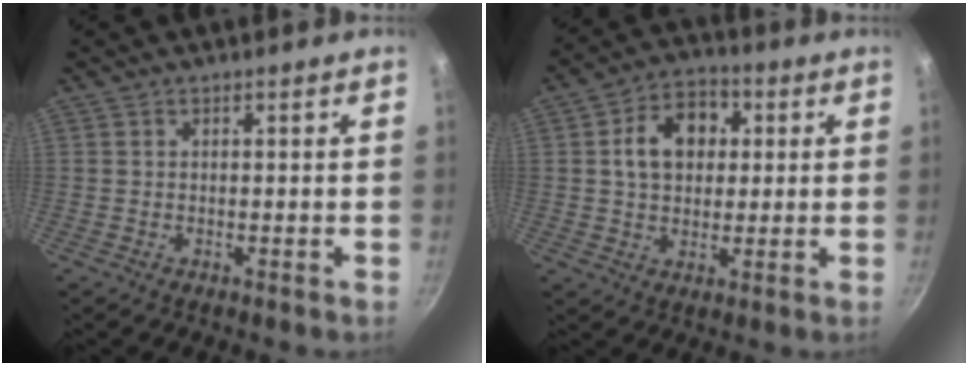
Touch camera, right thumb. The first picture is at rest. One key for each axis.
{"total": 11.0, "fx": 2.1, "fy": 8.2, "fz": 7.0, "tx": -0.082, "ty": 0.017, "tz": 0.025}